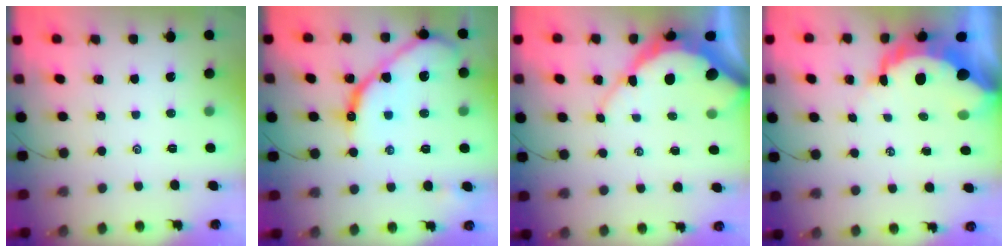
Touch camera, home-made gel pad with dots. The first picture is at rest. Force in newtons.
{"total": 14.3, "press": 14.2, "slide": 1.3}
{"total": 11.4, "press": 11.3, "slide": 0.9}
{"total": 12.6, "press": 12.5, "slide": 1.4}